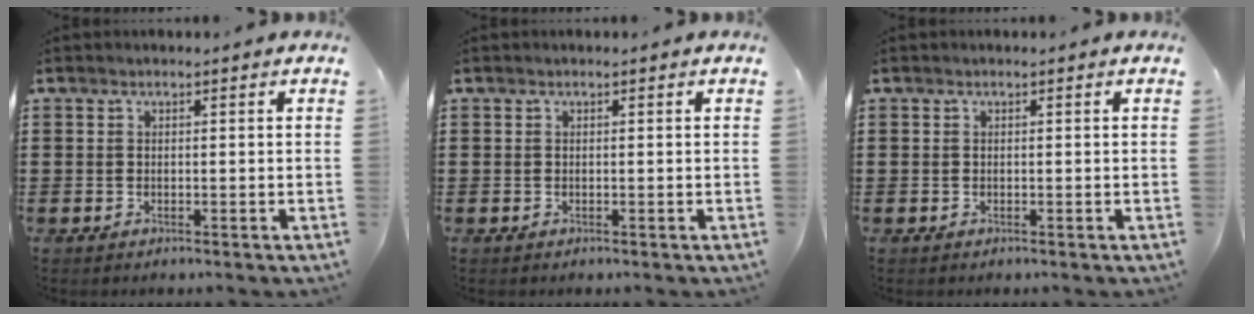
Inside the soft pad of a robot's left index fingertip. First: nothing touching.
{"total": 0.0}
{"total": 0.0}